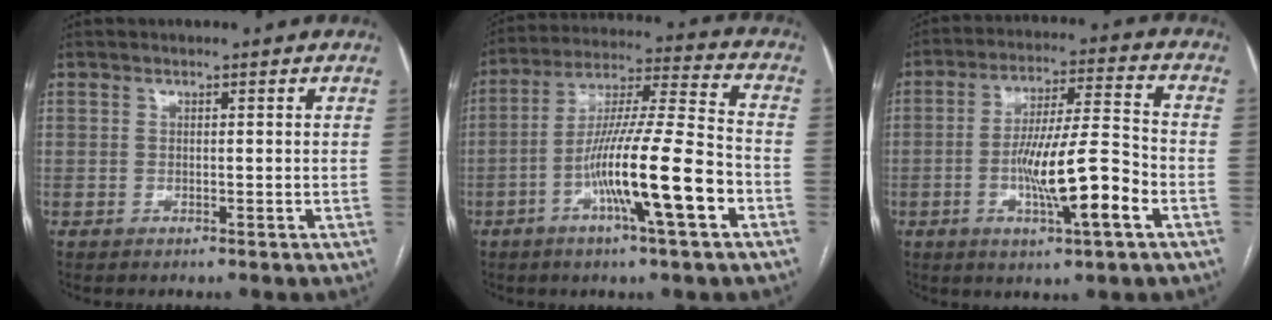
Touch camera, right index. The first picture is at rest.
{"total": 15.8, "force": [-6.0, 0.3, 14.6], "torque": [-0.260, -0.003, -0.107]}
{"total": 13.1, "force": [-4.3, 1.1, 12.3], "torque": [-0.211, 0.001, -0.071]}